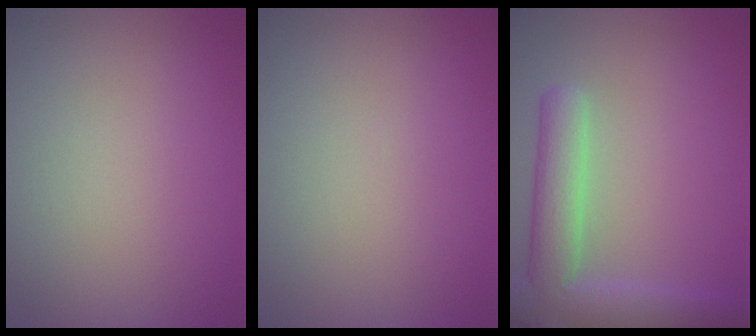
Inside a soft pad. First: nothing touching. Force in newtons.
{"total": 0.0}
{"total": 5.7, "press": 5.7, "slide": 0.6}